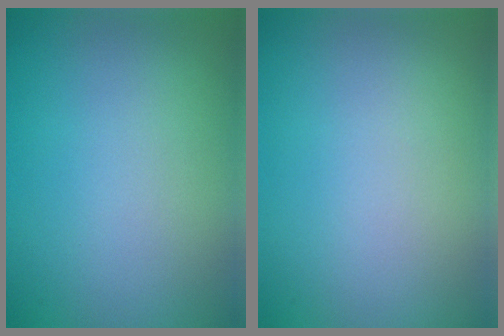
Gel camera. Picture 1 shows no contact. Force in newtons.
{"total": 0.0}